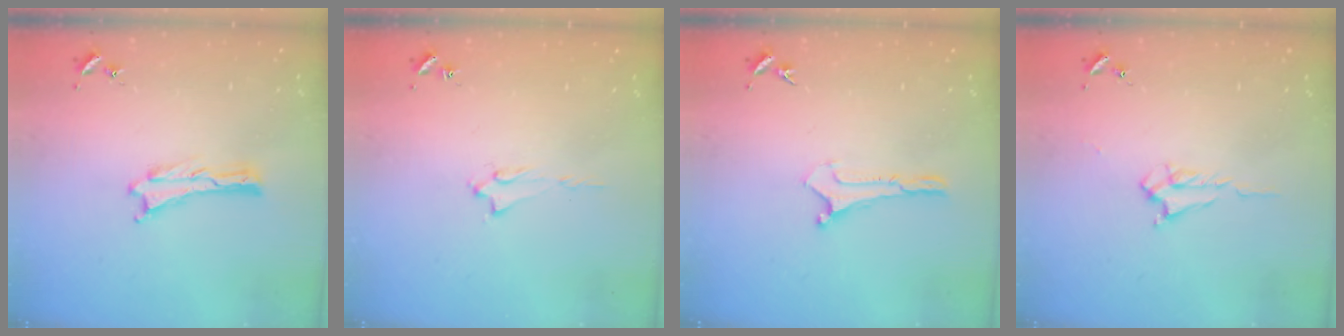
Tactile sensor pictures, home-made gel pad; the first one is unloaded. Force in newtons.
{"total": 1.6, "press": 1.6, "slide": 0.2}
{"total": 0.0}
{"total": 1.7, "press": 1.7, "slide": 0.3}